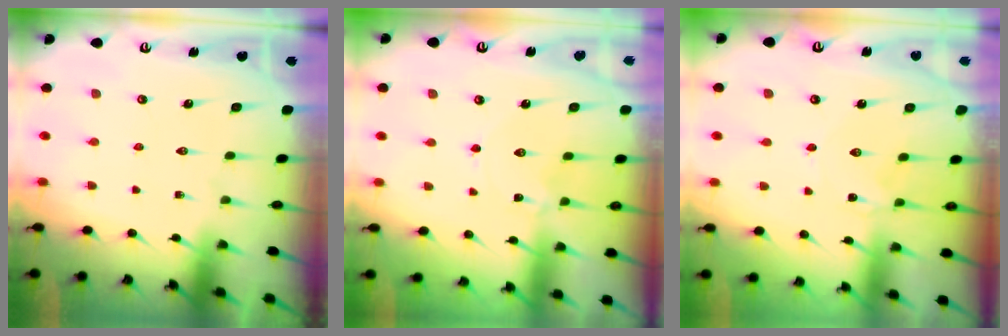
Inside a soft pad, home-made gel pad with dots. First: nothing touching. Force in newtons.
{"total": 0.0}
{"total": 0.9, "press": 0.8, "slide": 0.2}